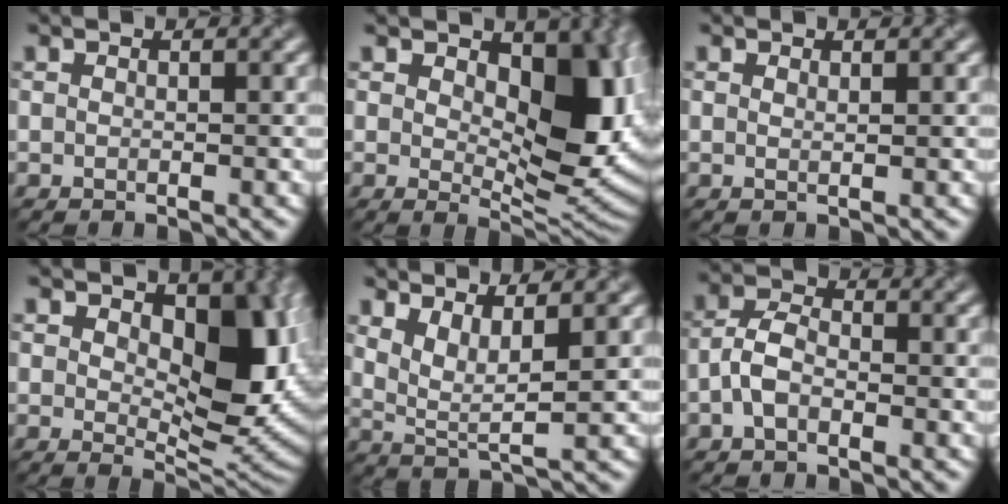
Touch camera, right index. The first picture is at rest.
{"total": 10.0, "force": [2.2, 5.1, 8.3], "torque": [-0.118, -0.003, 0.042]}
{"total": 0.0}
{"total": 9.1, "force": [2.1, 4.8, 7.4], "torque": [-0.112, -0.007, 0.042]}
{"total": 2.9, "force": [1.8, 0.7, 2.1], "torque": [-0.049, -0.002, 0.047]}
{"total": 2.5, "force": [-1.5, 1.2, 1.6], "torque": [-0.034, 0.013, -0.029]}